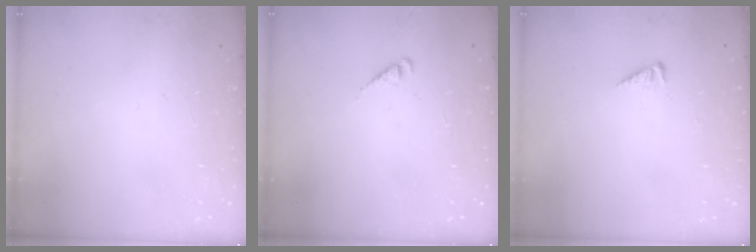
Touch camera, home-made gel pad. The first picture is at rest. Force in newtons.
{"total": 1.8, "press": 1.8, "slide": 0.3}
{"total": 2.5, "press": 2.5, "slide": 0.4}